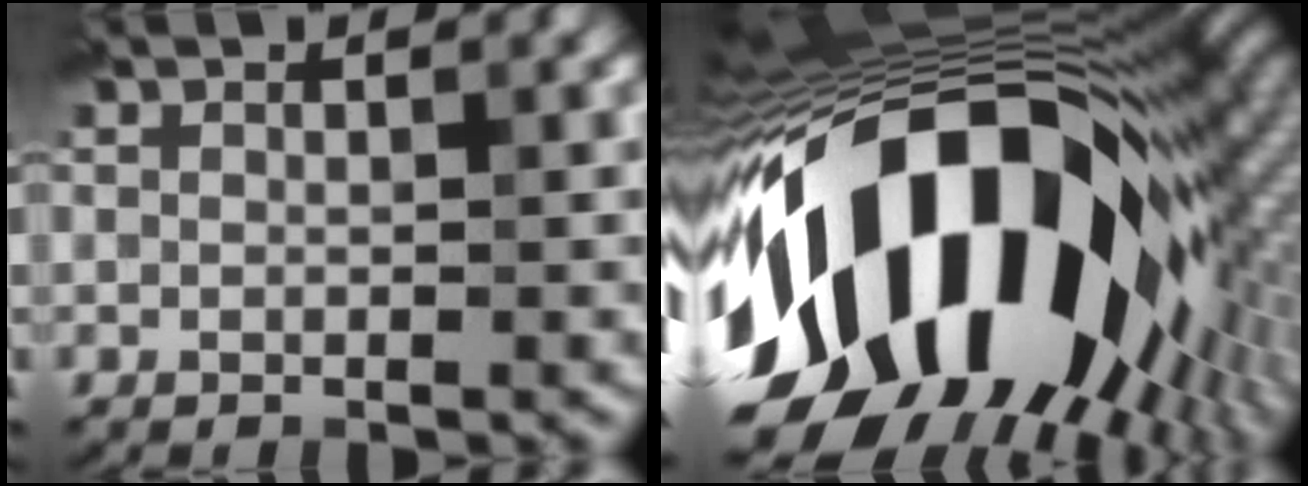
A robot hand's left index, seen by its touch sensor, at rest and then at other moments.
{"total": 20.4, "force": [-4.4, 12.1, 15.8], "torque": [-0.287, -0.007, -0.081]}